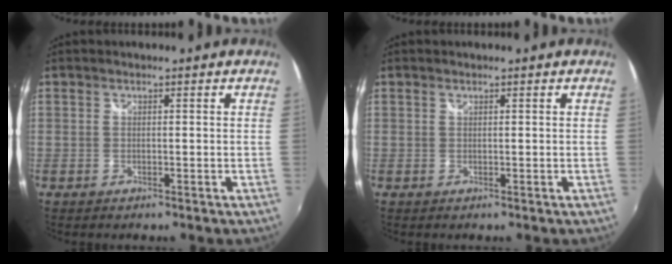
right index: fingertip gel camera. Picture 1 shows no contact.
{"total": 0.0}